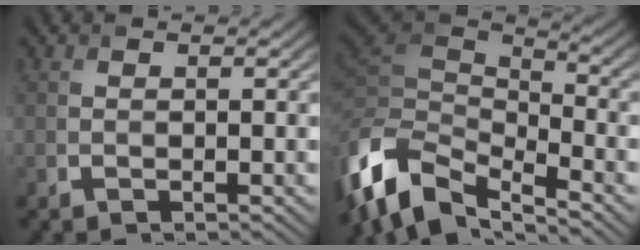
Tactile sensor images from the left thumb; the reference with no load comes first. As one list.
[{"total": 11.5, "force": [-6.6, 5.7, 7.5], "torque": [-0.185, -0.014, -0.124]}]